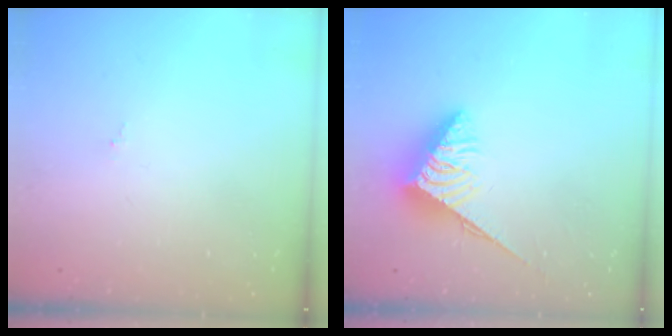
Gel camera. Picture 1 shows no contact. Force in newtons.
{"total": 5.8, "press": 5.8, "slide": 0.4}